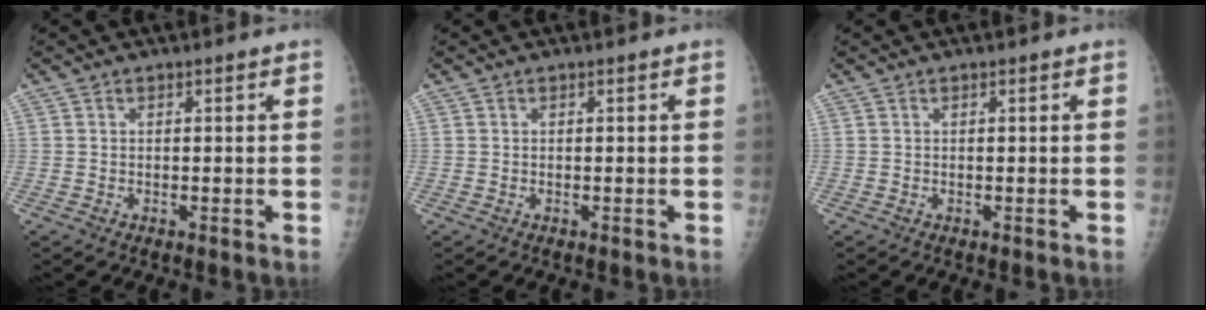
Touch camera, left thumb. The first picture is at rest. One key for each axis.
{"total": 0.0}
{"total": 0.0}